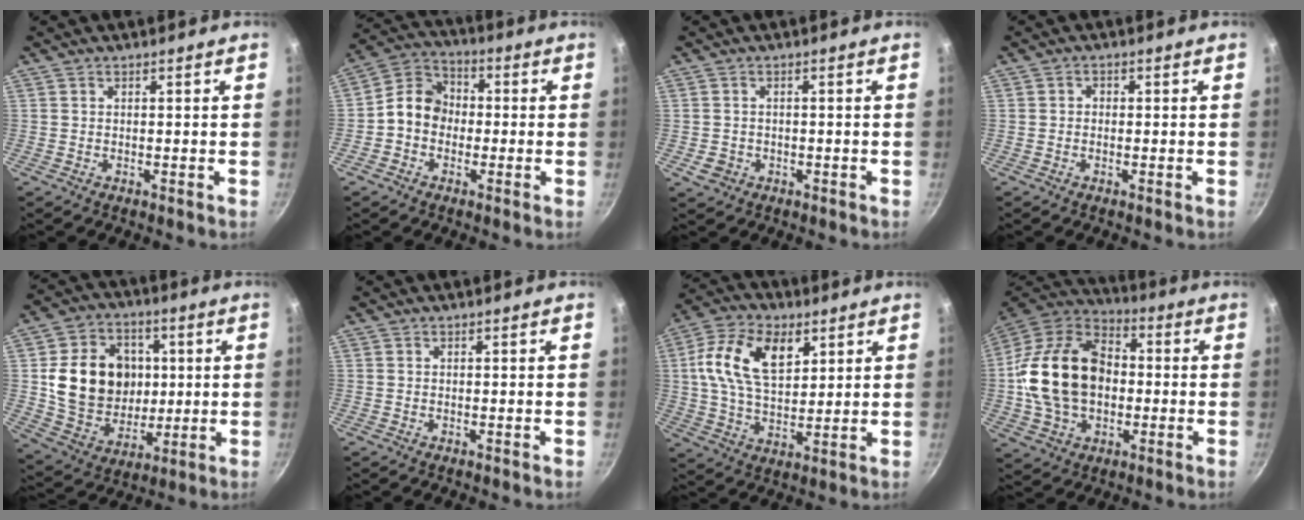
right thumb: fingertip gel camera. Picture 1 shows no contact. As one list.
[{"total": 8.5, "force": [-1.1, 7.2, 4.5], "torque": [-0.045, 0.028, -0.042]}, {"total": 2.9, "force": [-0.9, 2.5, 1.1], "torque": [-0.015, 0.009, -0.007]}, {"total": 1.1, "force": [-0.2, 1.0, 0.5], "torque": [-0.006, 0.005, -0.005]}, {"total": 18.4, "force": [2.2, 15.2, 10.2], "torque": [-0.142, 0.006, 0.048]}, {"total": 0.0}, {"total": 14.7, "force": [4.8, 8.8, 10.7], "torque": [-0.180, -0.005, 0.080]}, {"total": 21.5, "force": [-0.7, 15.2, 15.1], "torque": [-0.253, 0.035, -0.017]}]